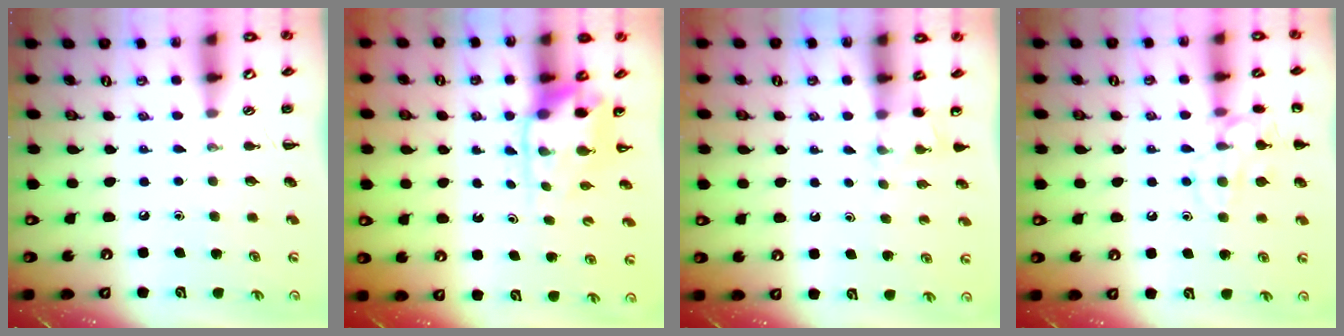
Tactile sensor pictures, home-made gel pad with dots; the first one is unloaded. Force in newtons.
{"total": 4.0, "press": 3.9, "slide": 0.7}
{"total": 2.2, "press": 2.2, "slide": 0.6}
{"total": 12.7, "press": 12.7, "slide": 0.7}